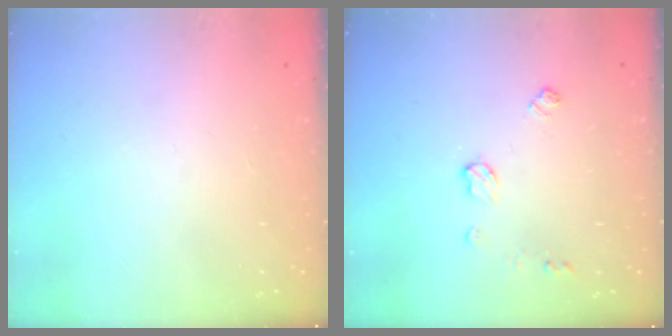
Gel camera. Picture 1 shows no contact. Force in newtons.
{"total": 6.1, "press": 6.1, "slide": 0.4}